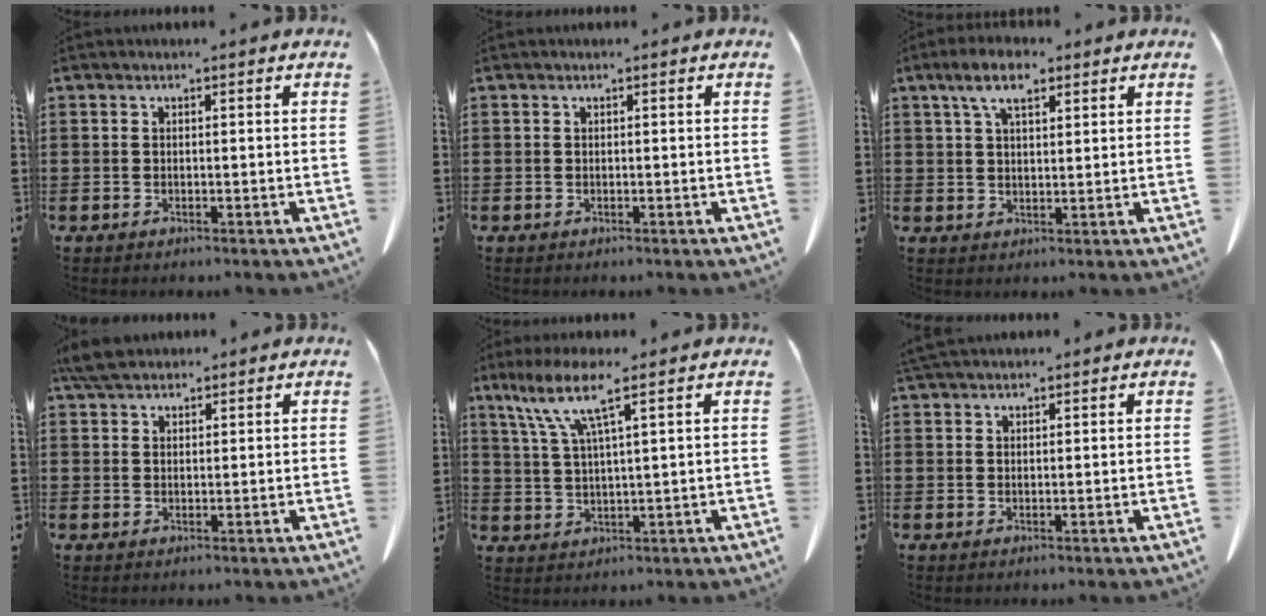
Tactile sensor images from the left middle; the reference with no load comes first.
{"total": 0.0}
{"total": 6.1, "force": [3.8, 2.2, 4.2], "torque": [-0.092, 0.007, 0.066]}
{"total": 4.3, "force": [3.7, 1.4, 1.8], "torque": [-0.045, 0.000, 0.071]}
{"total": 7.2, "force": [4.5, 0.4, 5.6], "torque": [-0.138, -0.014, 0.073]}
{"total": 2.0, "force": [1.9, 0.5, 0.7], "torque": [-0.018, 0.003, 0.037]}